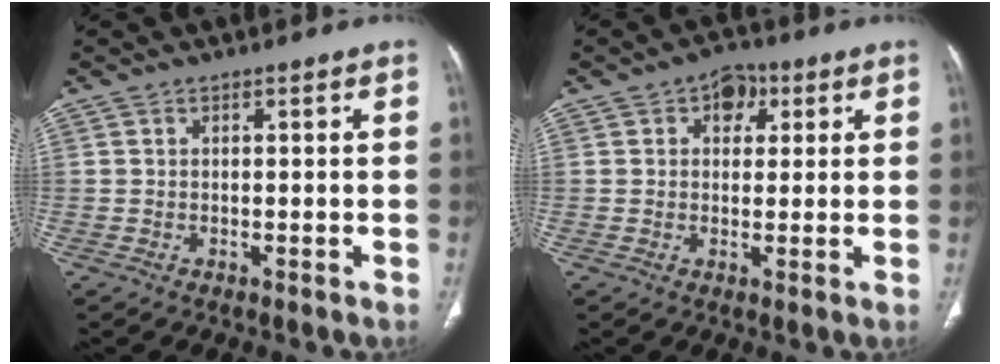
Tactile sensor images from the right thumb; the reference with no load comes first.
{"total": 5.2, "force": [2.0, 3.8, 3.0], "torque": [-0.011, 0.000, 0.022]}